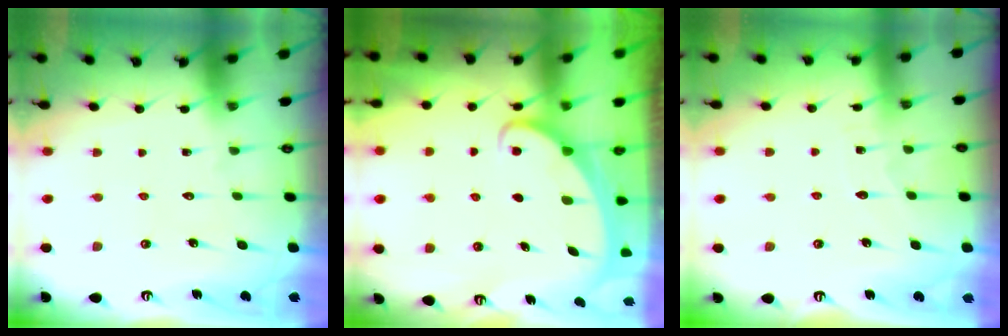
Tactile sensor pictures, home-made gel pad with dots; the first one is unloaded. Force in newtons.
{"total": 2.3, "press": 2.3, "slide": 0.3}
{"total": 3.2, "press": 3.2, "slide": 0.4}